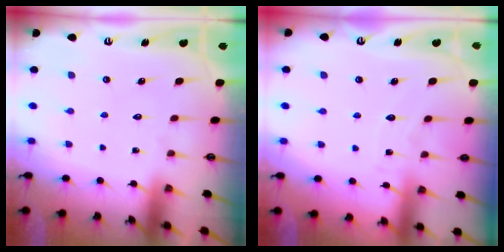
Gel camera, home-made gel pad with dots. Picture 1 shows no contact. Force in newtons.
{"total": 4.0, "press": 4.0, "slide": 0.4}